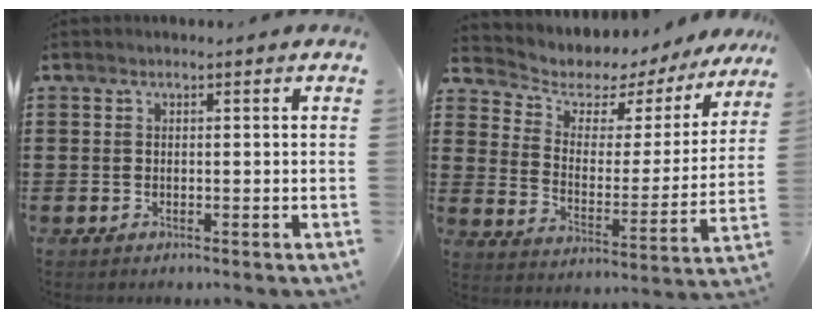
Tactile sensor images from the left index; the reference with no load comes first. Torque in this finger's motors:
{"motor_torque": [1.36, -0.78, 0.61, 0.06]}